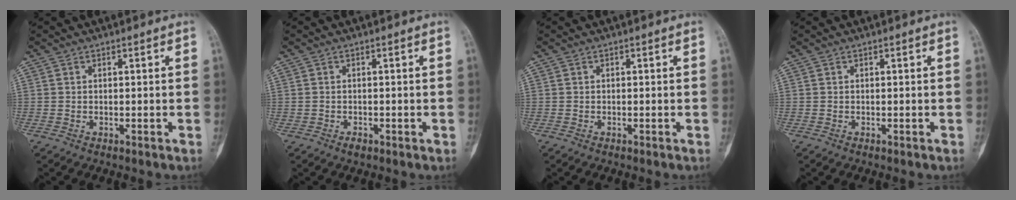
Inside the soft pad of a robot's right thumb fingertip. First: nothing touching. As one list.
[{"total": 1.0, "force": [-0.7, 0.7, 0.2], "torque": [-0.002, 0.005, -0.010]}, {"total": 0.0}, {"total": 0.0}]